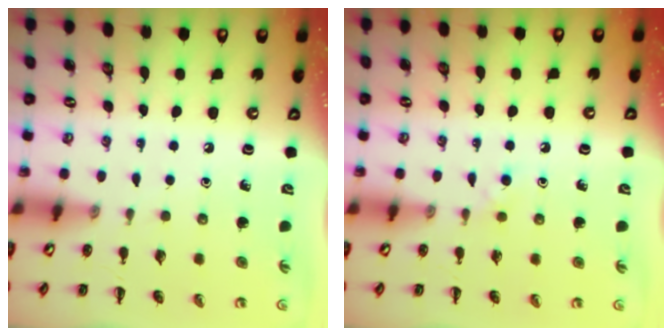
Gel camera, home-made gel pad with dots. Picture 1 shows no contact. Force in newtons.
{"total": 3.0, "press": 2.6, "slide": 1.4}